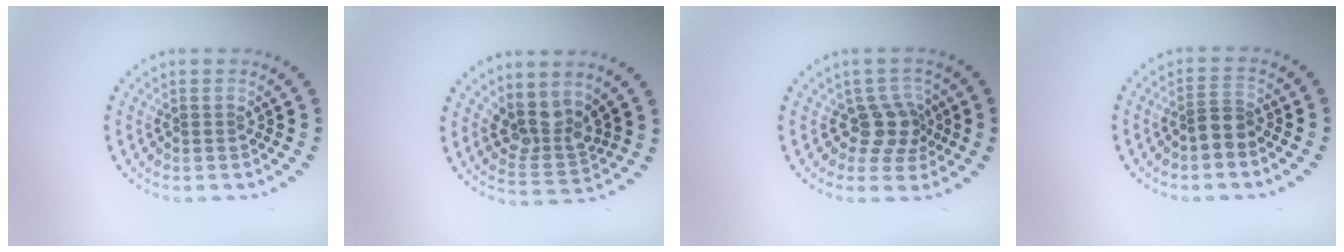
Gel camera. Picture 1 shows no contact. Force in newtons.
{"total": 3.5, "press": 2.9, "slide": 2.1}
{"total": 2.9, "press": 2.3, "slide": 1.8}
{"total": 1.8, "press": 1.4, "slide": 1.2}